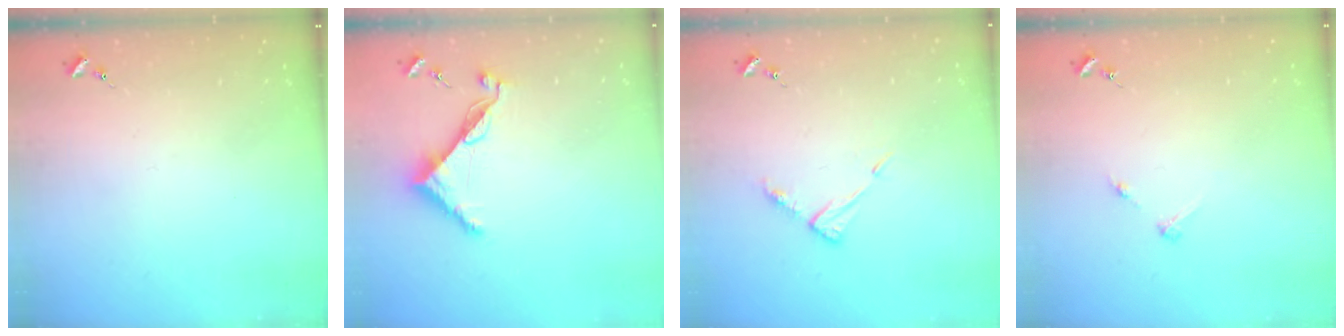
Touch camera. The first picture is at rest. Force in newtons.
{"total": 9.0, "press": 9.0, "slide": 0.6}
{"total": 7.4, "press": 7.4, "slide": 0.6}
{"total": 2.8, "press": 2.8, "slide": 0.3}